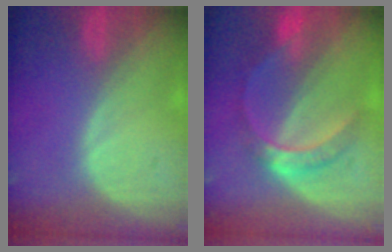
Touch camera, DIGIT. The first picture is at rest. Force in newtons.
{"total": 5.6, "press": 5.5, "slide": 1.0}